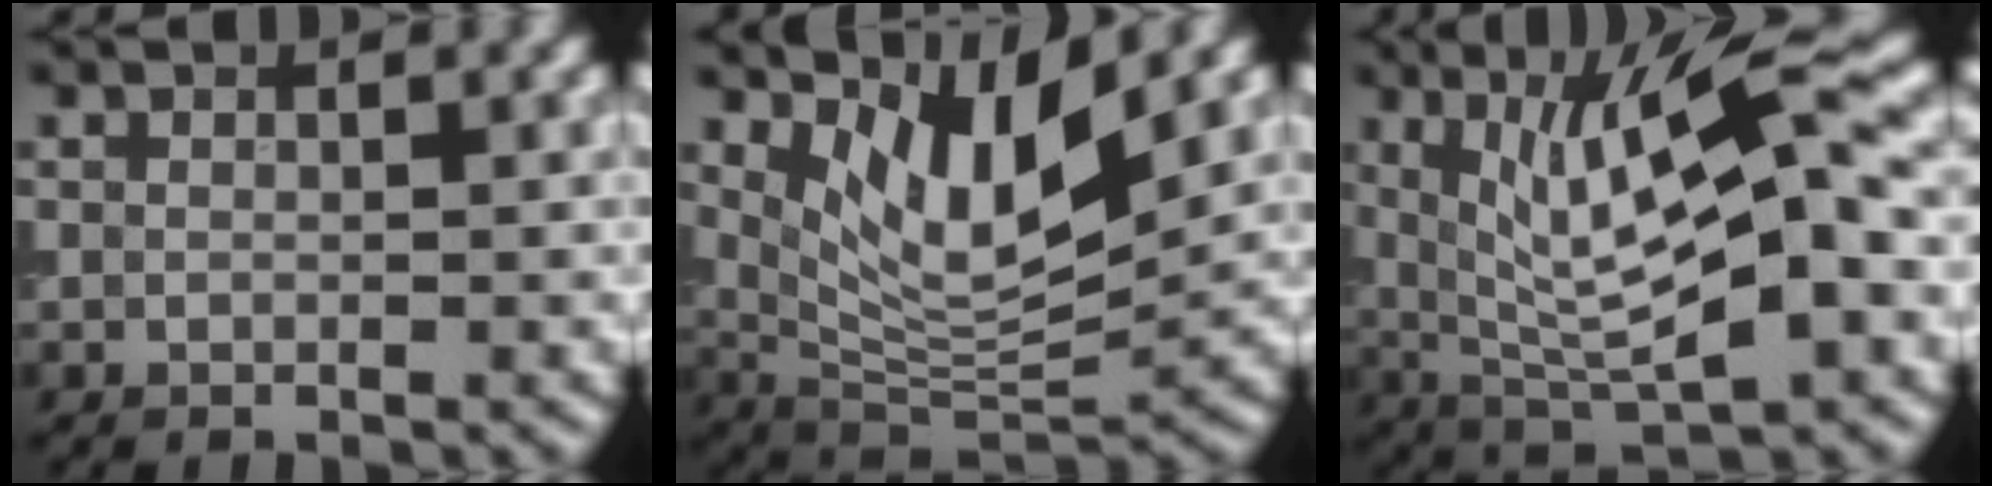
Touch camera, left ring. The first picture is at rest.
{"total": 7.1, "force": [3.5, 2.5, 5.6], "torque": [-0.105, -0.017, 0.069]}
{"total": 11.6, "force": [1.7, 2.8, 11.1], "torque": [-0.176, 0.007, 0.030]}